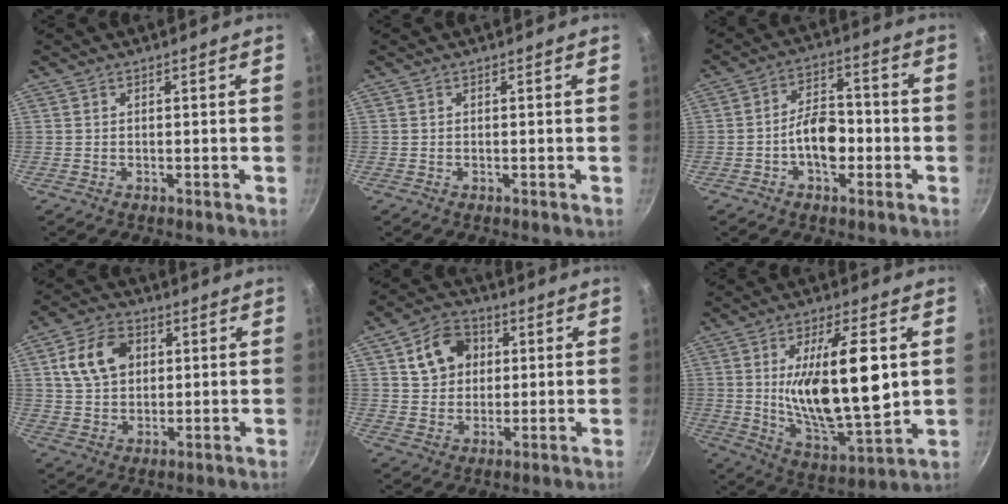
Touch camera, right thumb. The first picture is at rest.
{"total": 0.0}
{"total": 9.1, "force": [-2.3, 5.4, 6.9], "torque": [-0.086, 0.033, -0.043]}
{"total": 10.8, "force": [3.0, 8.0, 6.7], "torque": [-0.104, 0.007, 0.046]}
{"total": 10.1, "force": [2.9, 8.2, 5.2], "torque": [-0.061, 0.010, 0.044]}
{"total": 20.0, "force": [2.7, 7.3, 18.5], "torque": [-0.301, -0.027, 0.055]}